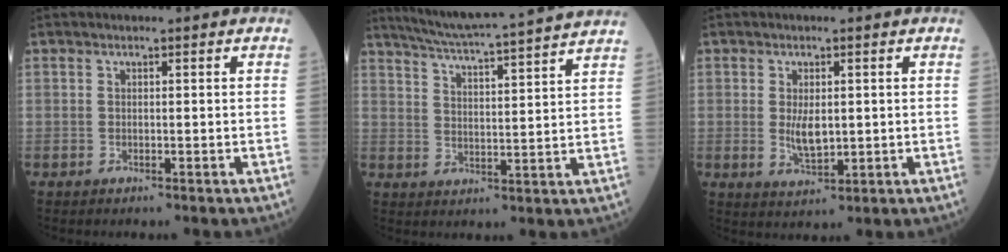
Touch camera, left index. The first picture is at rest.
{"total": 18.5, "force": [17.0, -1.4, 7.3], "torque": [-0.132, -0.017, 0.233]}
{"total": 4.0, "force": [0.1, 1.7, 3.6], "torque": [-0.070, -0.010, 0.009]}